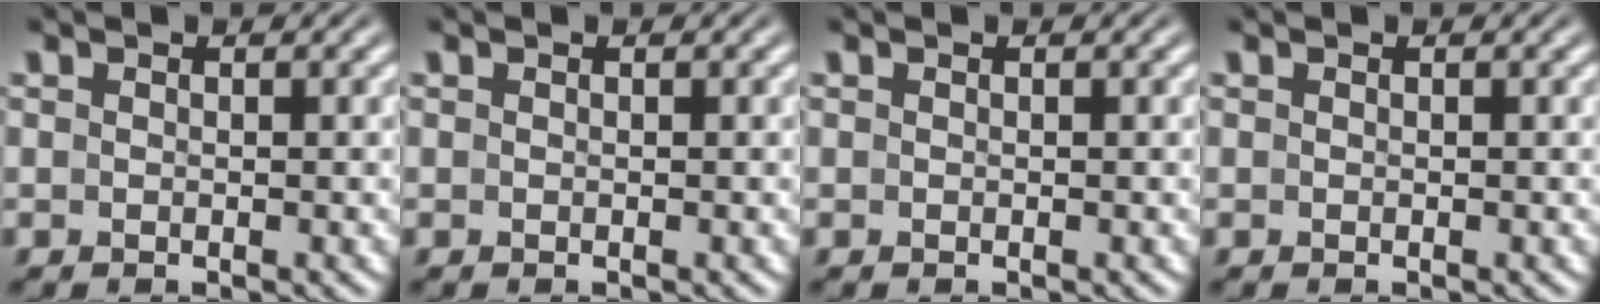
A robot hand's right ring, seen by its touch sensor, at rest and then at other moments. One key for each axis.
{"total": 0.0}
{"total": 0.0}
{"total": 0.0}